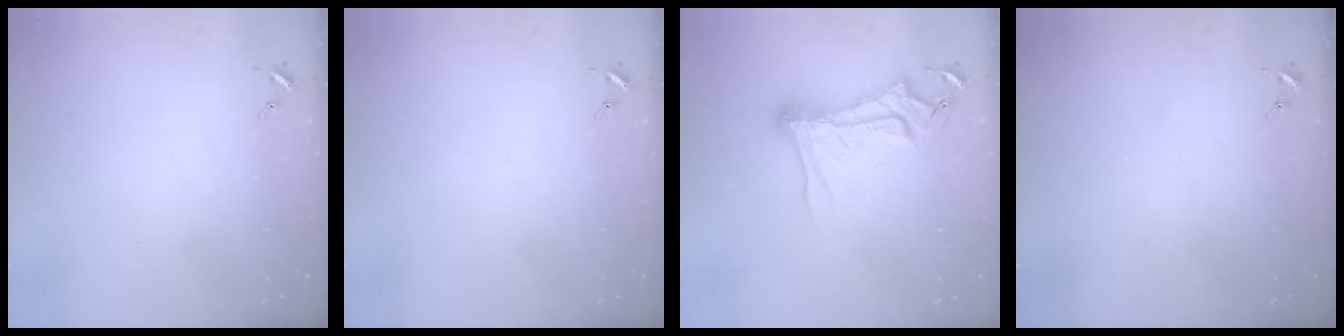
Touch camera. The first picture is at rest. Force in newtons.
{"total": 0.0}
{"total": 14.5, "press": 14.5, "slide": 1.1}
{"total": 0.0}